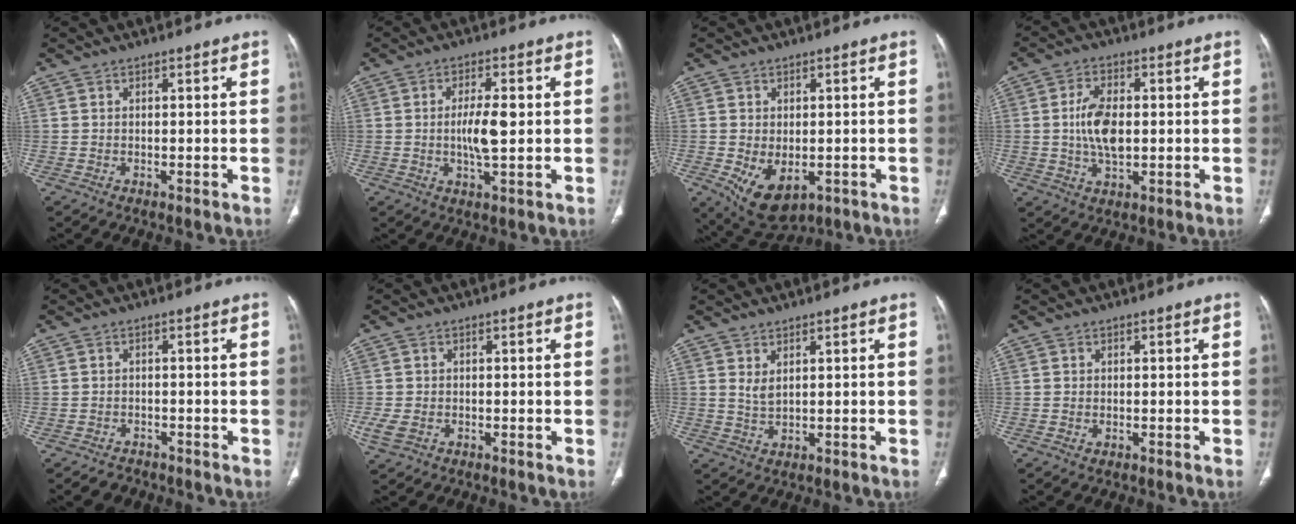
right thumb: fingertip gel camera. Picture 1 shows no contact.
{"total": 6.4, "force": [0.2, 2.0, 6.0], "torque": [-0.112, -0.002, 0.004]}
{"total": 8.6, "force": [-2.4, 5.3, 6.3], "torque": [-0.099, -0.009, -0.019]}
{"total": 8.1, "force": [0.2, 4.4, 6.9], "torque": [-0.130, 0.001, 0.003]}
{"total": 2.7, "force": [-2.2, 1.7, 0.2], "torque": [-0.008, 0.011, -0.033]}
{"total": 3.3, "force": [-1.0, 2.3, 2.0], "torque": [-0.054, -0.002, -0.016]}
{"total": 1.4, "force": [0.7, 0.6, 1.0], "torque": [-0.022, -0.003, 0.019]}
{"total": 0.7, "force": [-0.2, 0.5, 0.5], "torque": [-0.015, 0.000, -0.002]}